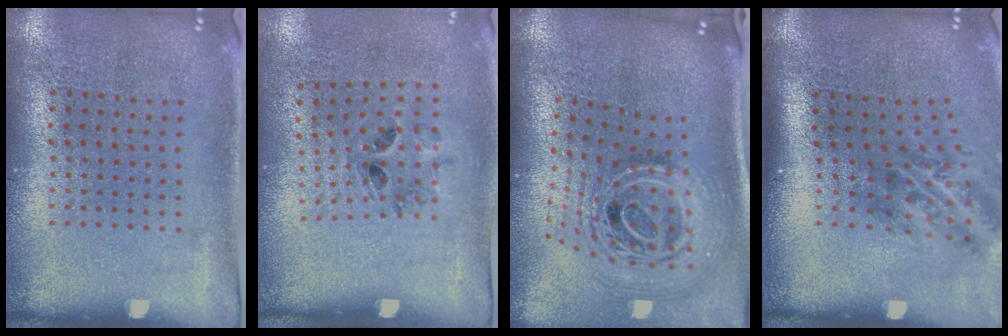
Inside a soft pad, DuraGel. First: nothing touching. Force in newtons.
{"total": 1.2, "press": 0.8, "slide": 0.9}
{"total": 2.9, "press": 2.0, "slide": 2.1}
{"total": 2.1, "press": 1.3, "slide": 1.7}